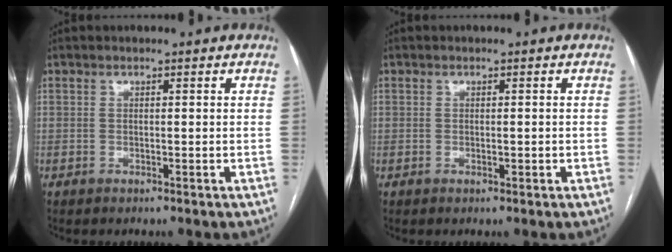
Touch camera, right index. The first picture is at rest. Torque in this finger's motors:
{"motor_torque": [-0.35, 0.59, 0.00, 0.00]}